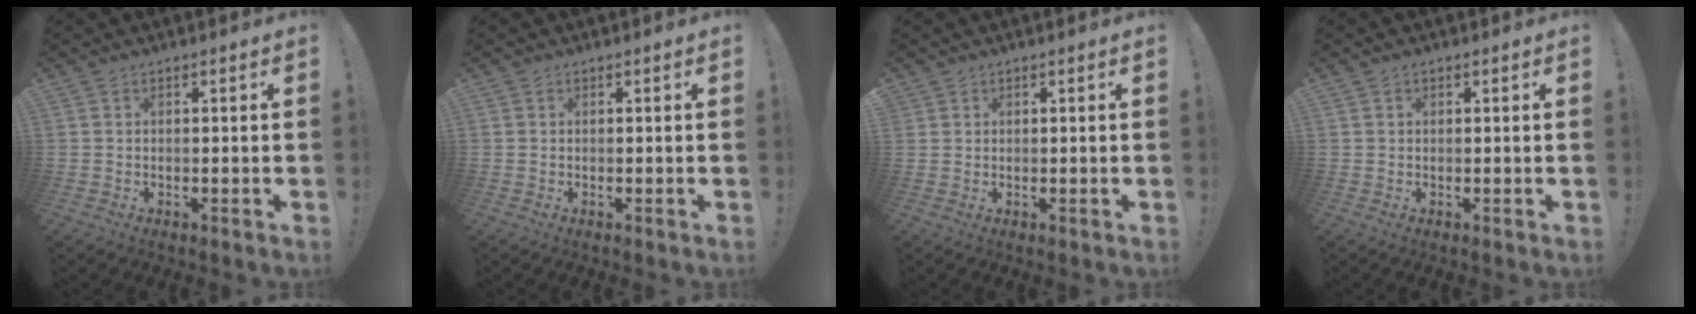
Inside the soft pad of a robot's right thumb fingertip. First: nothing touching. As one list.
[{"total": 0.0}, {"total": 1.0, "force": [0.7, 0.7, 0.1], "torque": [0.008, -0.005, 0.011]}, {"total": 0.6, "force": [0.3, 0.5, 0.1], "torque": [0.006, -0.001, 0.004]}]